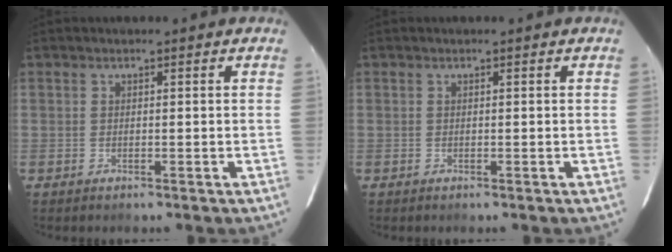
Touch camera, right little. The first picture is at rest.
{"total": 0.0}